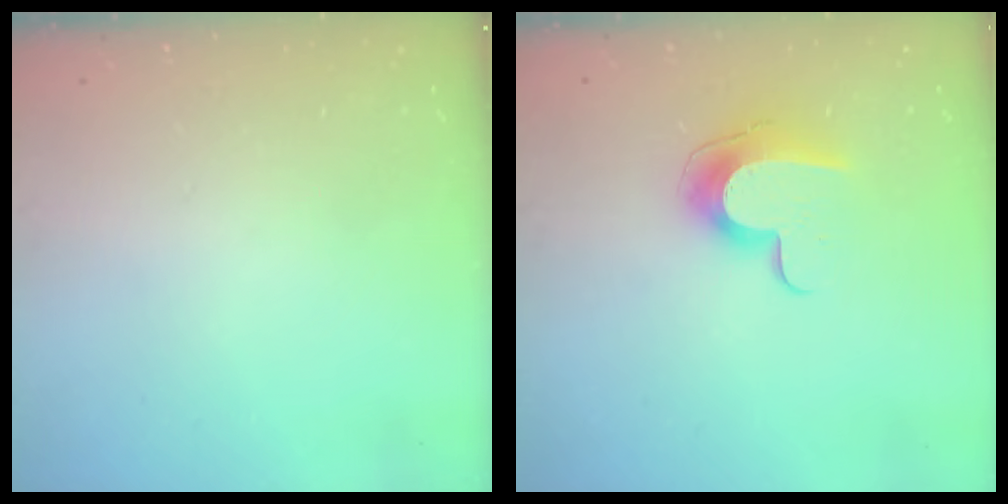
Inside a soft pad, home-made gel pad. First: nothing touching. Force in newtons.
{"total": 10.3, "press": 10.3, "slide": 0.1}